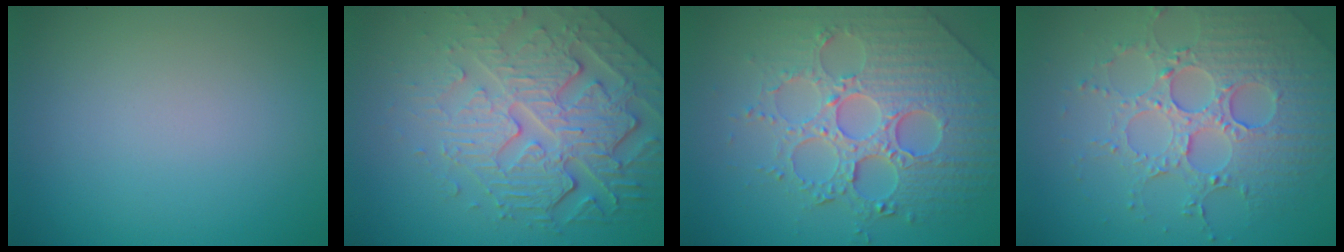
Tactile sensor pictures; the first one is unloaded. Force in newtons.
{"total": 7.6, "press": 5.4, "slide": 5.4}
{"total": 7.1, "press": 5.9, "slide": 4.0}
{"total": 5.6, "press": 4.8, "slide": 2.9}